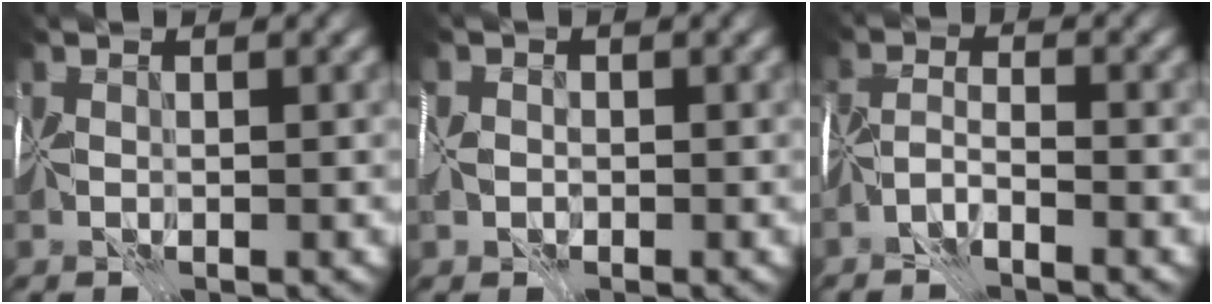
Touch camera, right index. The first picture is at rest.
{"total": 1.1, "force": [-0.2, 1.1, 0.1], "torque": [0.003, 0.004, -0.007]}
{"total": 2.3, "force": [-1.7, 0.6, 1.4], "torque": [-0.025, 0.007, -0.040]}